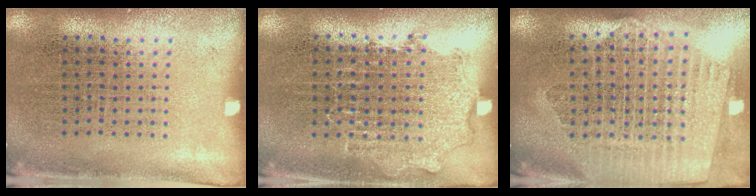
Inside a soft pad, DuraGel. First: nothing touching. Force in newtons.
{"total": 0.9, "press": 0.9, "slide": 0.2}
{"total": 2.3, "press": 2.0, "slide": 1.1}